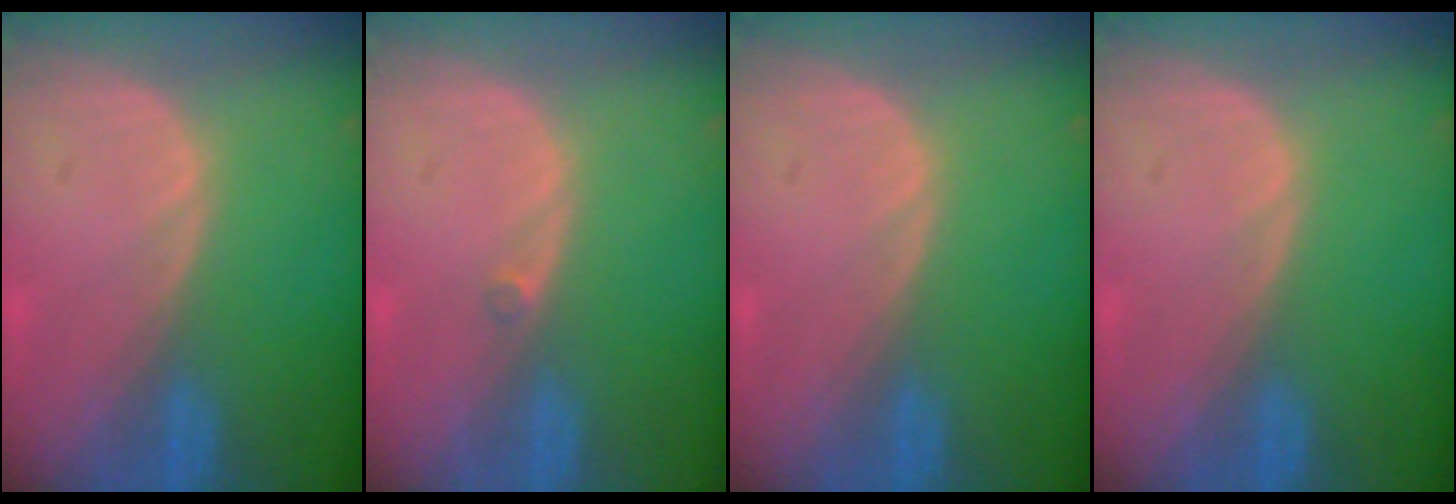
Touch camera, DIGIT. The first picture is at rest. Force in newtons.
{"total": 0.7, "press": 0.6, "slide": 0.3}
{"total": 0.0}
{"total": 0.0}